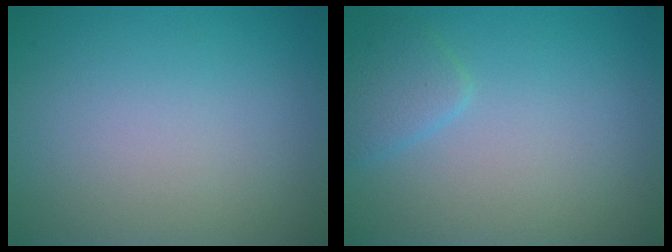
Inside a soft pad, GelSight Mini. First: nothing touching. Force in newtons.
{"total": 1.7, "press": 1.7, "slide": 0.1}